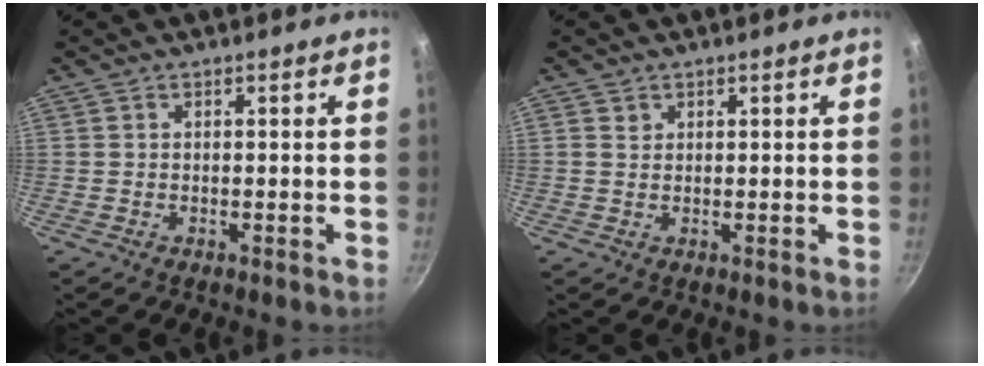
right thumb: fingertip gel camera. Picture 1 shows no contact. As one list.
[{"total": 1.3, "force": [0.6, 1.0, 0.4], "torque": [-0.005, -0.001, 0.010]}]